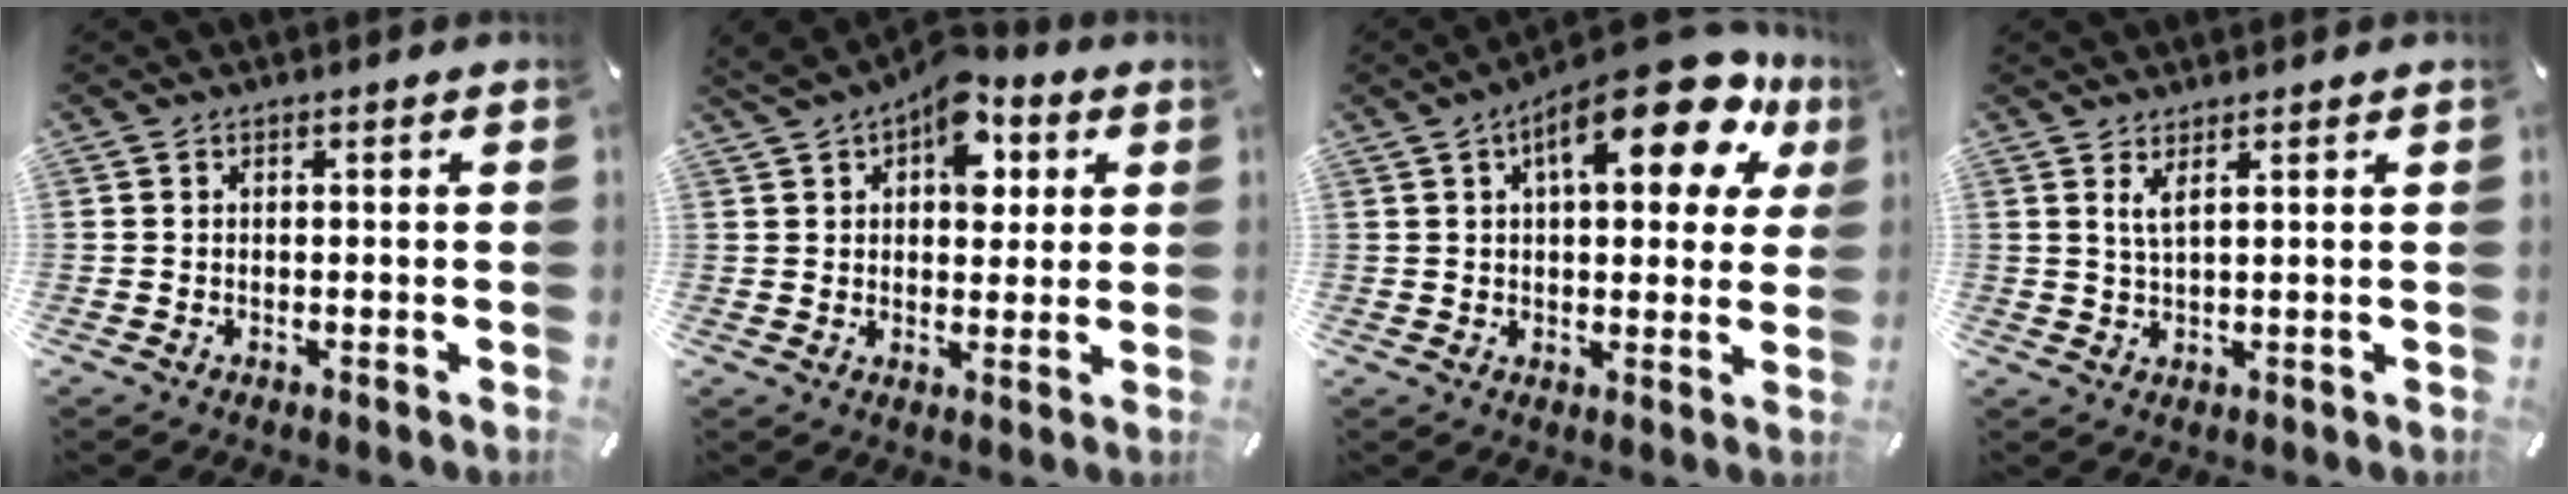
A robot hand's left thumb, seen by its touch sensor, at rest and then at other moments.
{"total": 10.8, "force": [5.0, 6.5, 7.0], "torque": [-0.090, -0.019, 0.085]}
{"total": 19.2, "force": [9.3, 7.0, 15.2], "torque": [-0.219, -0.038, 0.143]}
{"total": 3.0, "force": [1.8, 0.3, 2.3], "torque": [-0.050, 0.000, 0.031]}